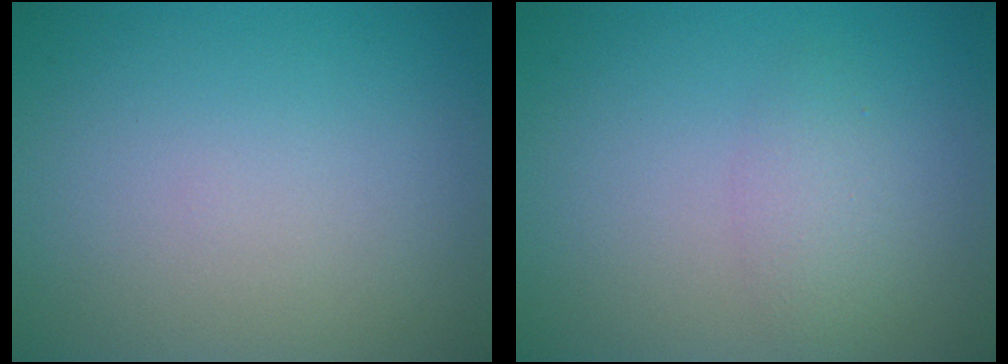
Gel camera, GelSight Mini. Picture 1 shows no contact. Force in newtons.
{"total": 1.8, "press": 1.8, "slide": 0.2}